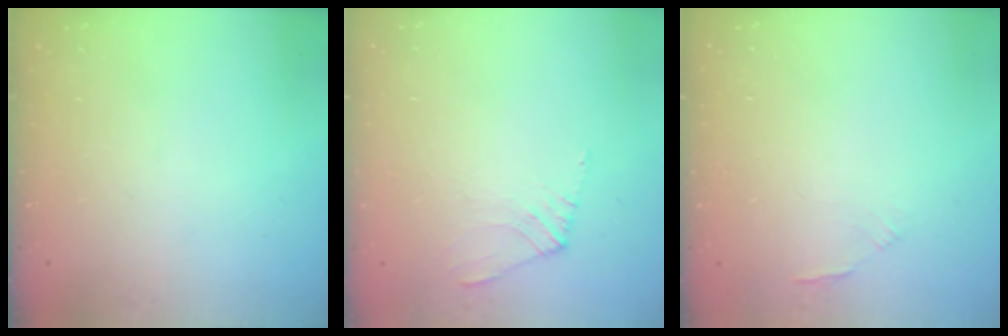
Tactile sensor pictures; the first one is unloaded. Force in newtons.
{"total": 3.0, "press": 3.0, "slide": 0.4}
{"total": 1.4, "press": 1.3, "slide": 0.5}